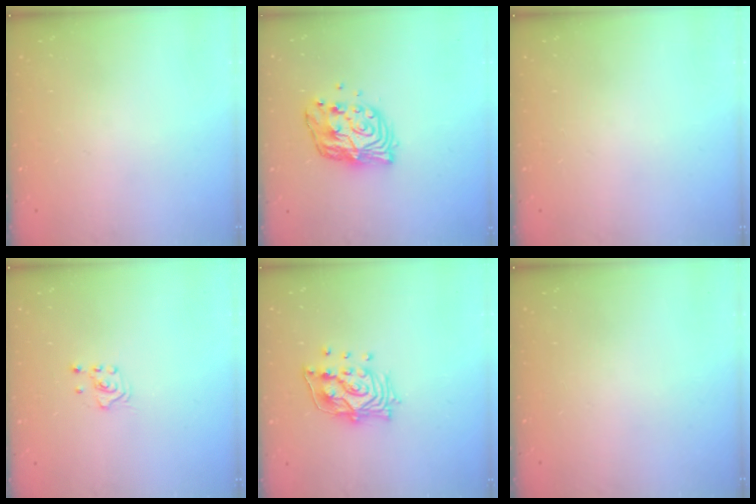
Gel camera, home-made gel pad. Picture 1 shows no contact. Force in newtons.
{"total": 11.1, "press": 11.1, "slide": 1.1}
{"total": 0.0}
{"total": 1.6, "press": 1.5, "slide": 0.2}
{"total": 13.2, "press": 13.2, "slide": 1.3}
{"total": 0.0}